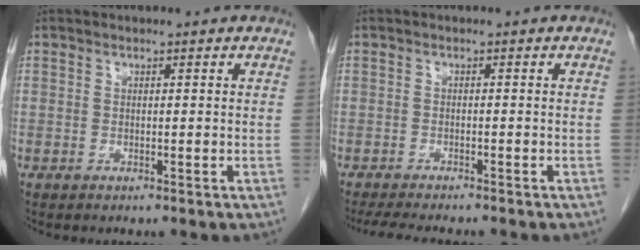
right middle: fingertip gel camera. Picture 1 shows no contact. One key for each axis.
{"total": 7.4, "fx": -6.5, "fy": 1.2, "fz": 3.4, "tx": -0.050, "ty": -0.013, "tz": -0.098}